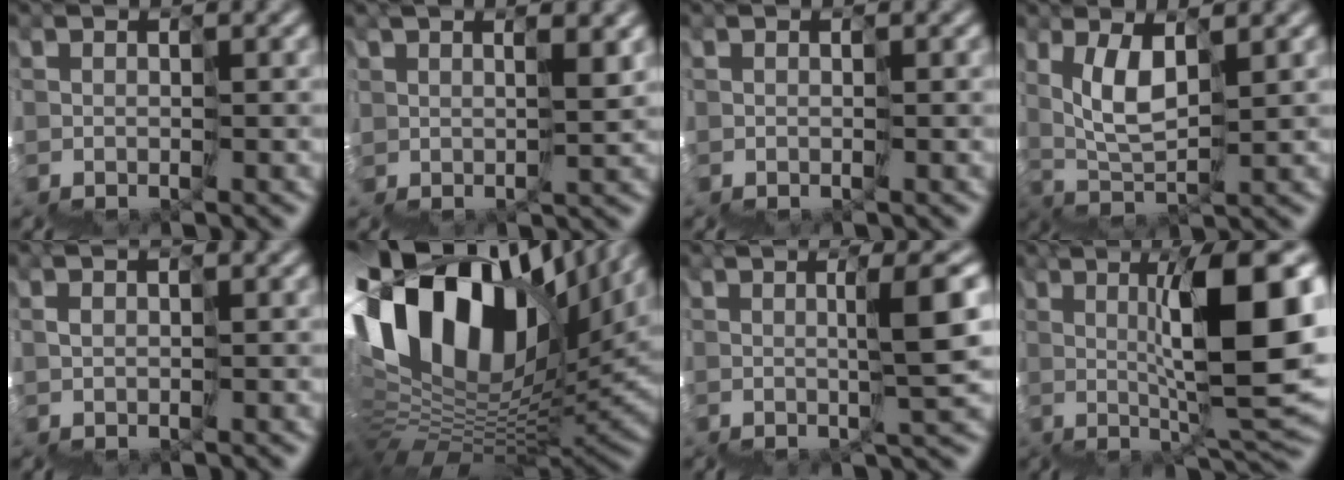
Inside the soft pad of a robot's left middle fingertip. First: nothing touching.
{"total": 4.3, "force": [3.7, 0.9, 2.0], "torque": [-0.041, 0.009, 0.079]}
{"total": 0.0}
{"total": 2.4, "force": [2.1, -1.0, 0.8], "torque": [-0.032, 0.007, 0.042]}
{"total": 0.8, "force": [0.3, 0.5, 0.6], "torque": [-0.007, 0.009, 0.008]}
{"total": 14.8, "force": [7.5, 6.9, 10.8], "torque": [-0.212, 0.051, 0.120]}
{"total": 5.8, "force": [1.7, 0.1, 5.6], "torque": [-0.075, 0.026, 0.027]}
{"total": 8.5, "force": [2.2, 0.0, 8.2], "torque": [-0.110, 0.021, 0.039]}